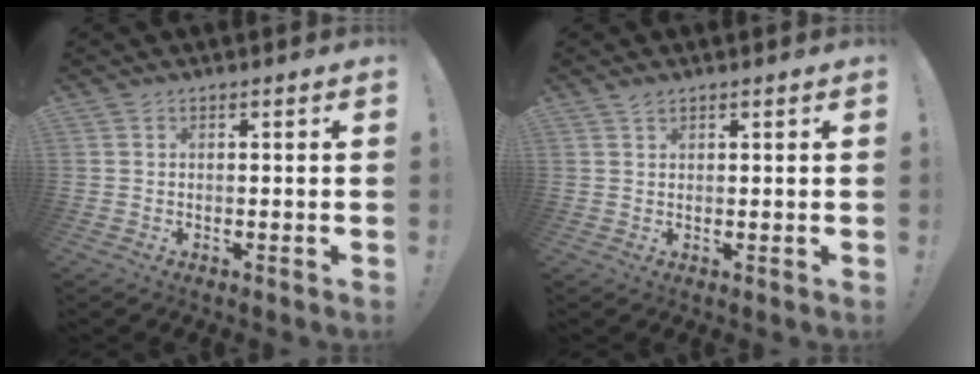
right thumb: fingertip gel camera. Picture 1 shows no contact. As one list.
[{"total": 1.4, "force": [1.2, 0.4, 0.6], "torque": [-0.005, -0.005, 0.022]}]